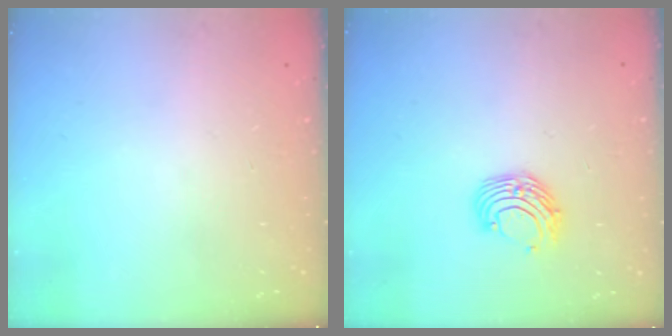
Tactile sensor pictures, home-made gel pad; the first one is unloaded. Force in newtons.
{"total": 8.8, "press": 8.8, "slide": 0.9}